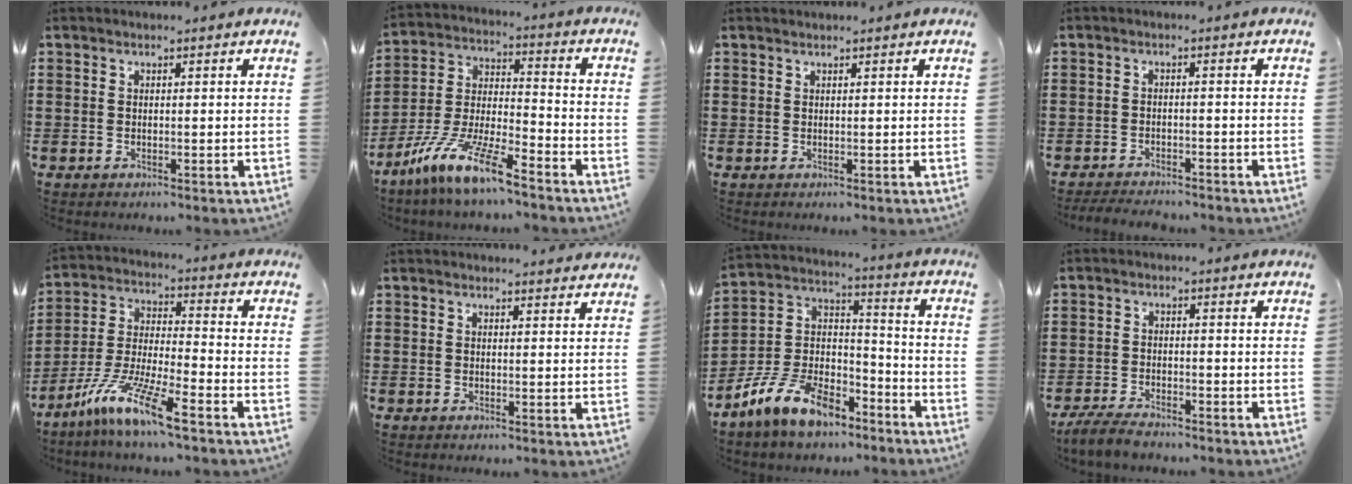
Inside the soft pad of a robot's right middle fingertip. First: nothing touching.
{"total": 11.4, "force": [-9.5, 0.8, 6.4], "torque": [-0.142, 0.005, -0.193]}
{"total": 0.0}
{"total": 3.1, "force": [-3.0, 0.5, 0.3], "torque": [-0.007, 0.002, -0.064]}
{"total": 11.0, "force": [-8.2, 0.6, 7.3], "torque": [-0.156, -0.003, -0.164]}
{"total": 0.9, "force": [0.8, 0.2, 0.1], "torque": [0.005, -0.002, 0.015]}
{"total": 11.4, "force": [-9.1, 4.2, 5.6], "torque": [-0.131, 0.025, -0.184]}
{"total": 4.2, "force": [-3.9, 1.1, 1.1], "torque": [-0.033, 0.001, -0.083]}